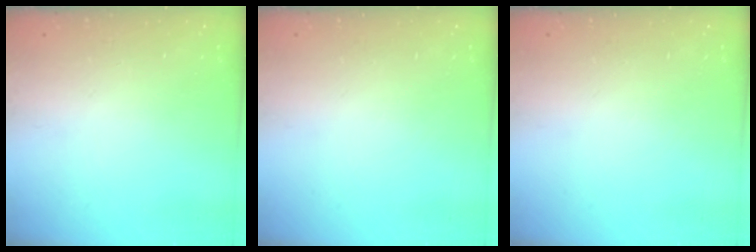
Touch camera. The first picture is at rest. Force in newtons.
{"total": 0.0}
{"total": 0.0}